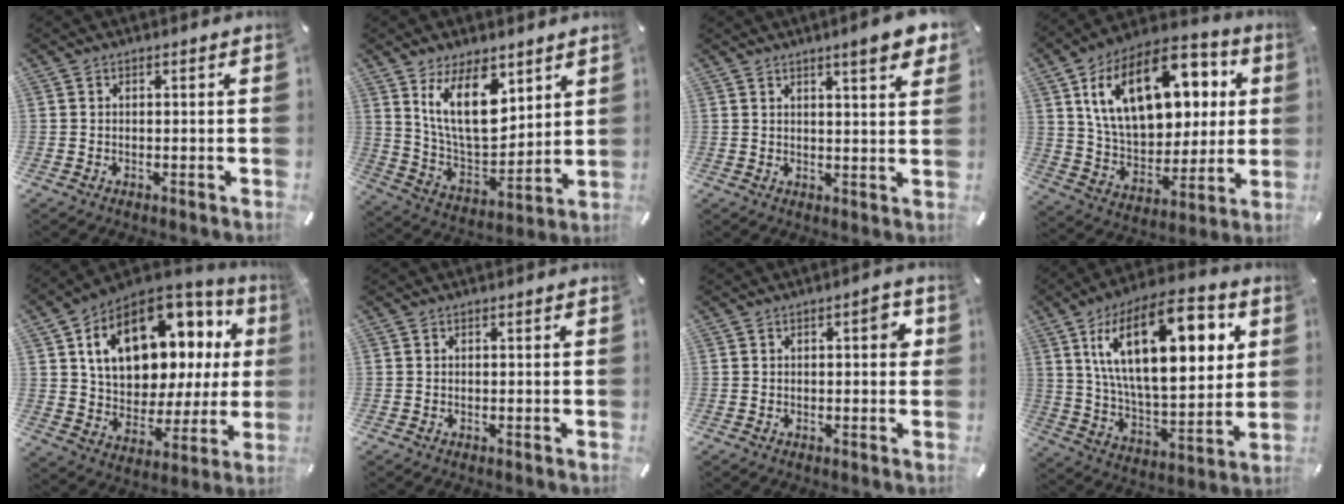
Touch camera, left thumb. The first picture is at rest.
{"total": 17.3, "force": [9.2, 9.0, 11.6], "torque": [-0.230, -0.048, 0.161]}
{"total": 6.7, "force": [4.4, 1.1, 4.9], "torque": [-0.071, -0.023, 0.071]}
{"total": 22.9, "force": [8.5, 14.5, 15.5], "torque": [-0.277, -0.024, 0.149]}
{"total": 18.8, "force": [7.9, 12.5, 11.5], "torque": [-0.181, -0.043, 0.138]}
{"total": 0.0}
{"total": 3.8, "force": [0.8, 1.6, 3.4], "torque": [-0.035, -0.003, 0.004]}
{"total": 25.5, "force": [10.4, 12.3, 19.8], "torque": [-0.354, -0.033, 0.159]}